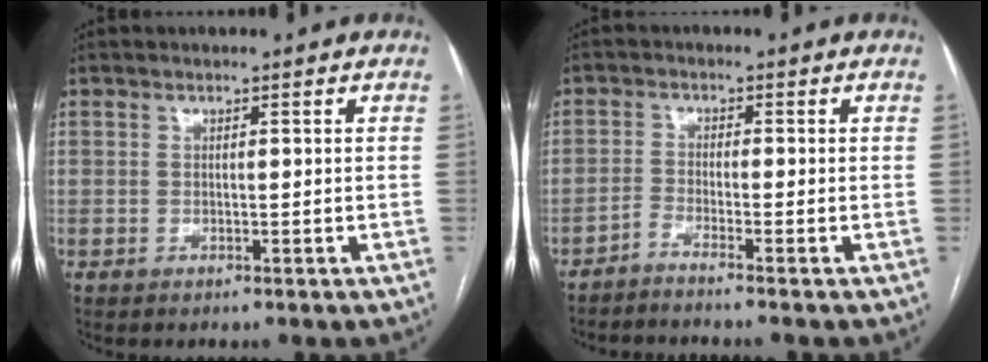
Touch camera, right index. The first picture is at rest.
{"total": 3.0, "force": [-2.6, -1.1, 1.0], "torque": [-0.023, 0.005, -0.049]}